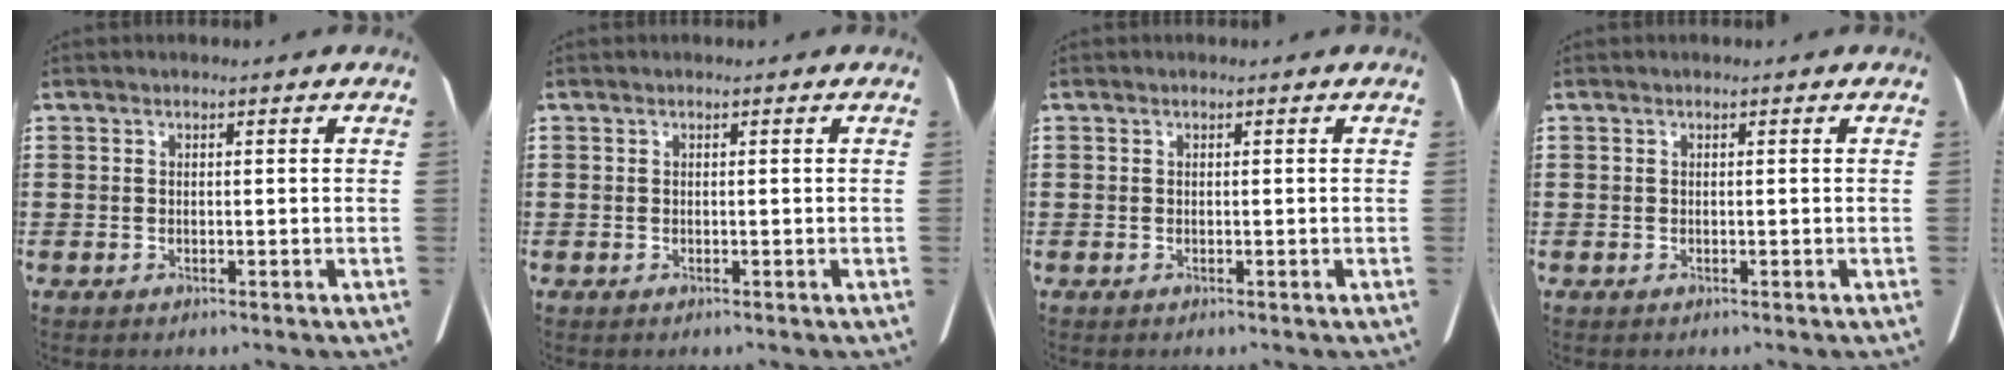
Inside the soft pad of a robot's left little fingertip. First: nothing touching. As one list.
[{"total": 0.0}, {"total": 0.0}, {"total": 0.0}]